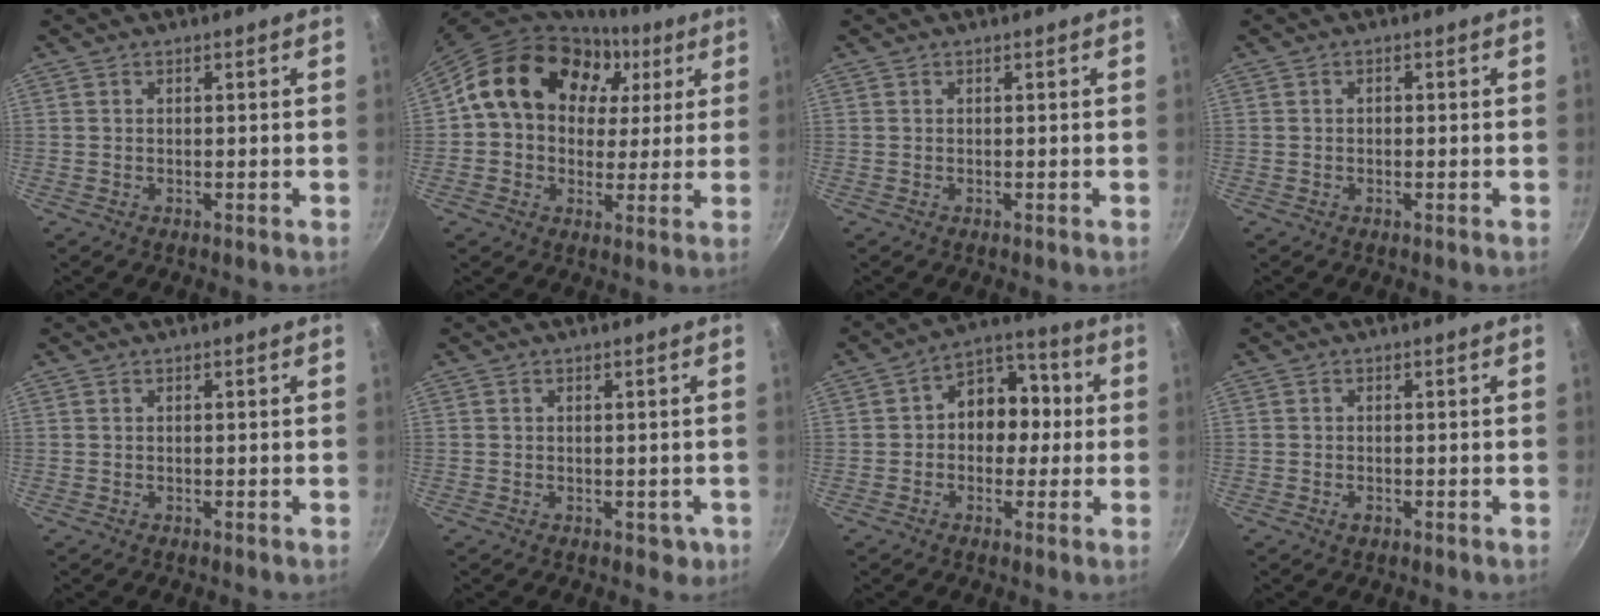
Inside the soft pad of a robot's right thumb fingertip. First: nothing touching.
{"total": 20.4, "force": [6.4, 15.8, 11.3], "torque": [-0.169, 0.027, 0.098]}
{"total": 0.0}
{"total": 0.9, "force": [0.0, 0.7, 0.6], "torque": [-0.008, 0.006, -0.002]}
{"total": 0.0}
{"total": 2.5, "force": [-0.6, 2.1, 1.3], "torque": [-0.008, 0.007, 0.000]}
{"total": 11.2, "force": [0.2, 8.7, 7.1], "torque": [-0.039, 0.035, -0.015]}
{"total": 1.3, "force": [-0.6, 0.9, 0.7], "torque": [-0.012, 0.000, -0.012]}